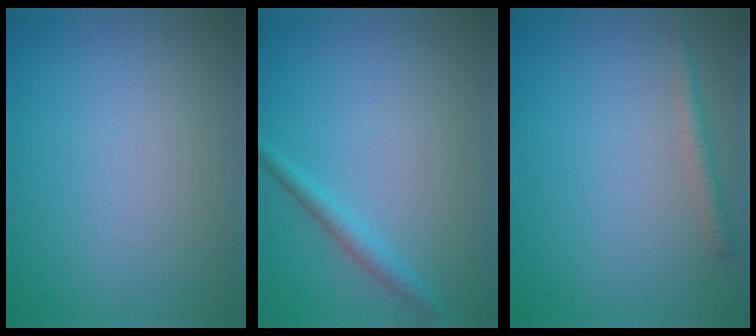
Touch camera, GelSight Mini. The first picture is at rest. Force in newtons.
{"total": 1.6, "press": 1.6, "slide": 0.1}
{"total": 1.4, "press": 1.4, "slide": 0.1}